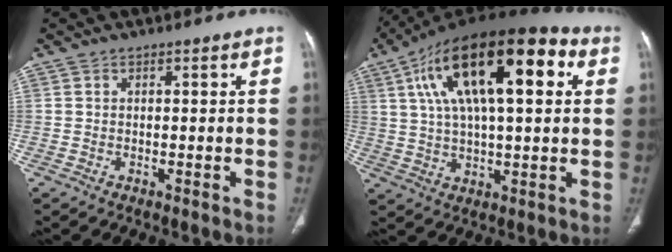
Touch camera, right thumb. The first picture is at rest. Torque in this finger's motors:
{"motor_torque": [-1.64, 3.37, 2.14, 0.63, 0.76]}